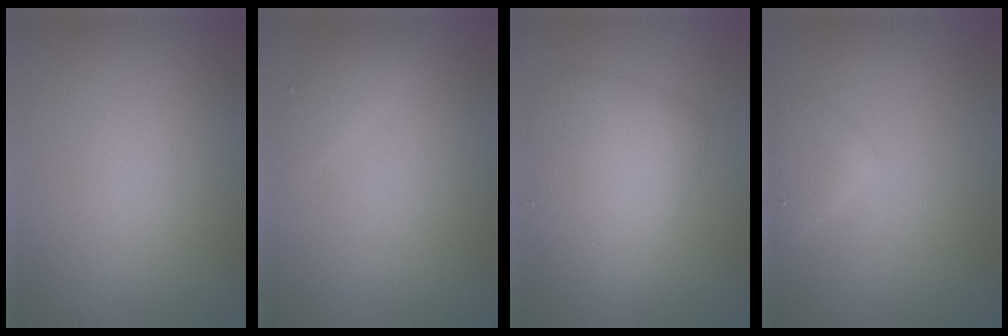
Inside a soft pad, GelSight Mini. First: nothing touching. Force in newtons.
{"total": 1.2, "press": 1.2, "slide": 0.1}
{"total": 5.3, "press": 5.3, "slide": 0.1}
{"total": 2.2, "press": 2.2, "slide": 0.2}